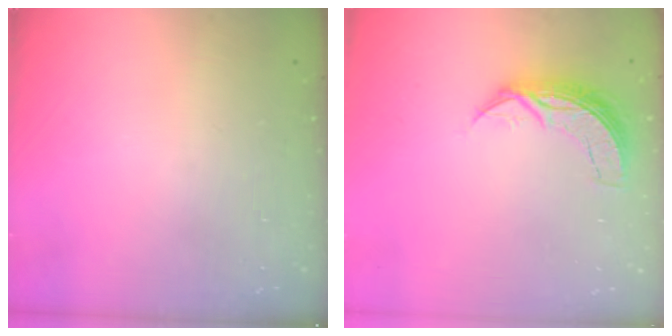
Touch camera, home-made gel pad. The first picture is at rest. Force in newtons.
{"total": 7.1, "press": 7.1, "slide": 0.4}